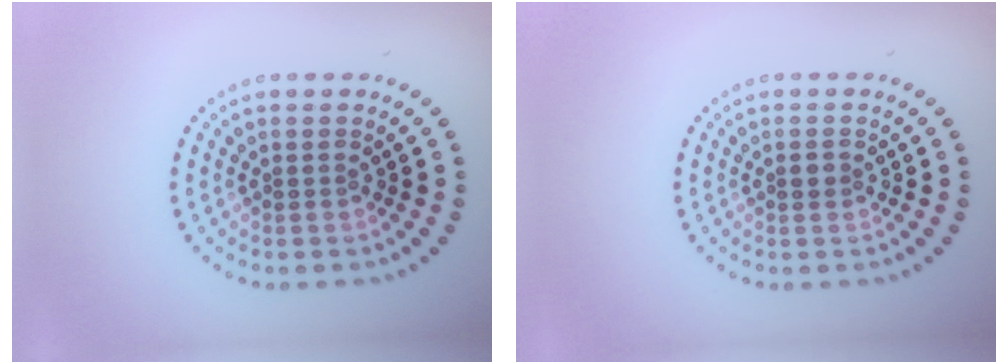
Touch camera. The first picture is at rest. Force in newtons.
{"total": 1.0, "press": 1.0, "slide": 0.2}